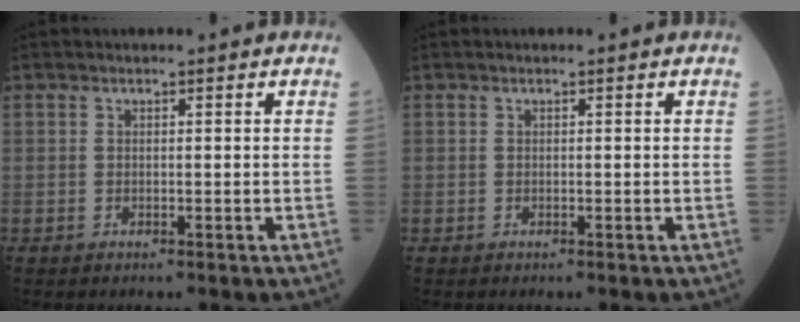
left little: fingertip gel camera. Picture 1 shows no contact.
{"total": 0.0}